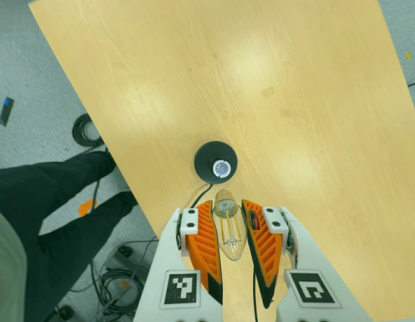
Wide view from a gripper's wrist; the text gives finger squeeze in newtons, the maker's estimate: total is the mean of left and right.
{"total": 19.6, "left": 21.2, "right": 17.9}